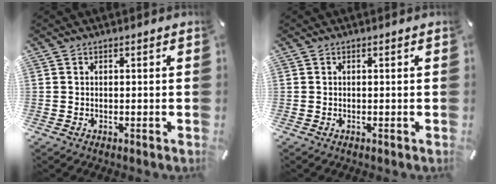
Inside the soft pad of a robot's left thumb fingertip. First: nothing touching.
{"total": 0.0}